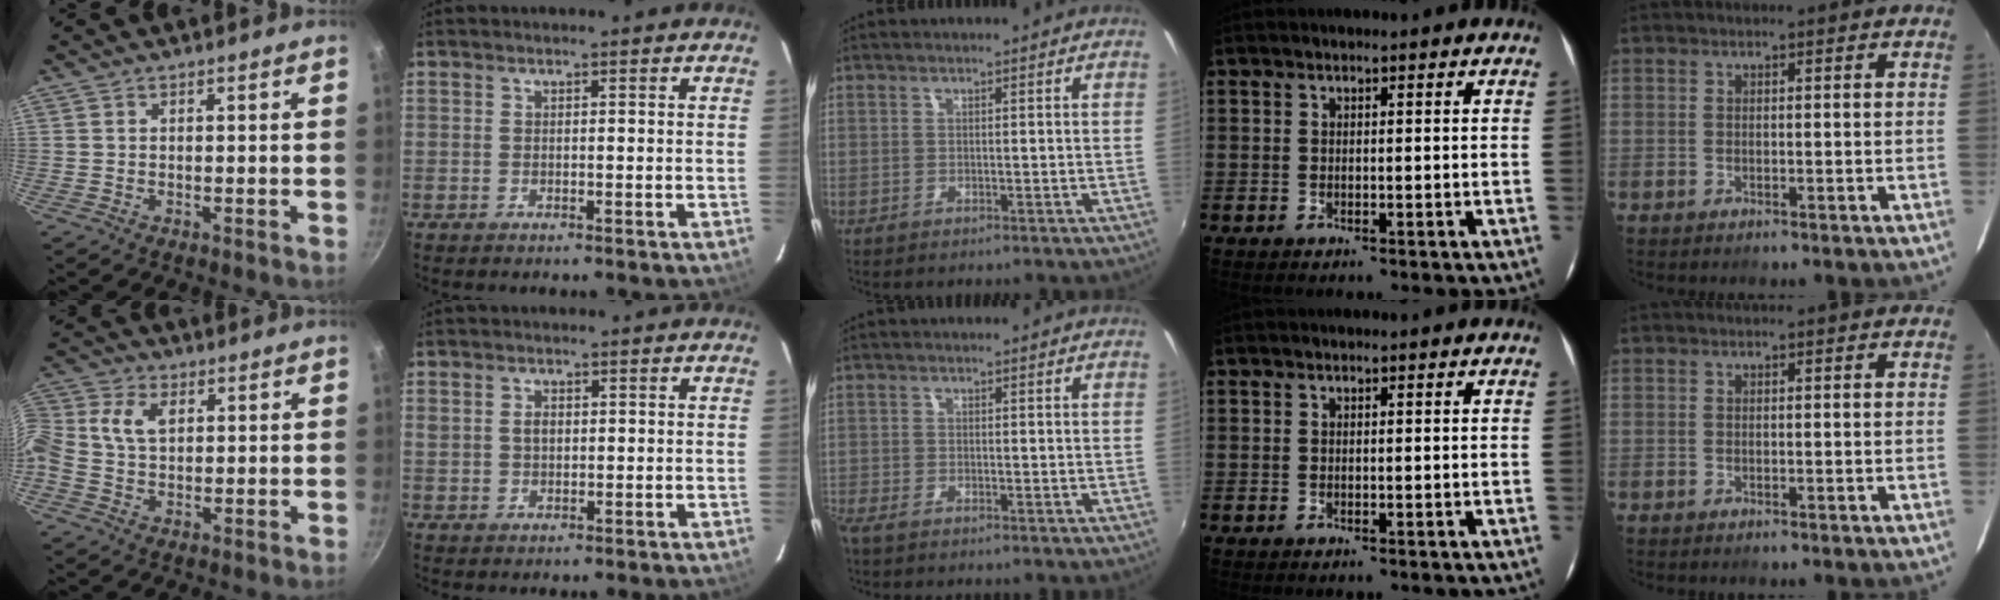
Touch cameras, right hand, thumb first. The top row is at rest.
{"thumb": {"total": 10.0, "force": [1.9, 7.2, 6.8], "torque": [-0.143, 0.028, 0.022]}, "index": {"total": 2.4, "force": [0.4, 1.8, 1.5], "torque": [-0.025, 0.005, 0.009]}, "middle": {"total": 2.6, "force": [-2.1, 0.9, 1.2], "torque": [-0.031, -0.011, -0.043]}}